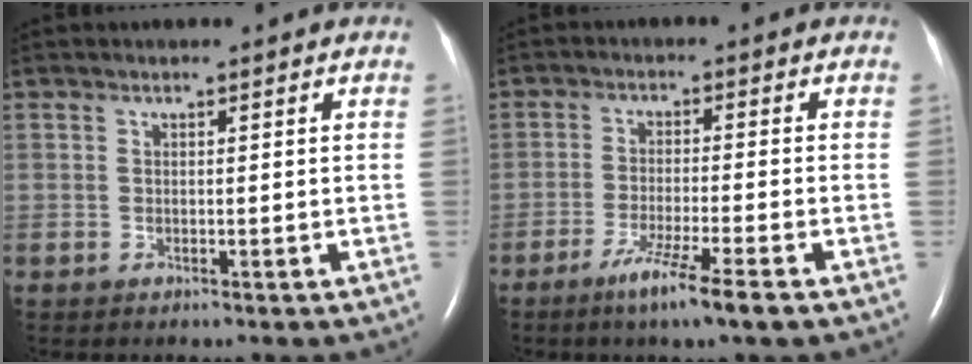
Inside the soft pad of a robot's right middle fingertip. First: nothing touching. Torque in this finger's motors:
{"motor_torque": [0.74, -0.68, 0.11, 0.05]}